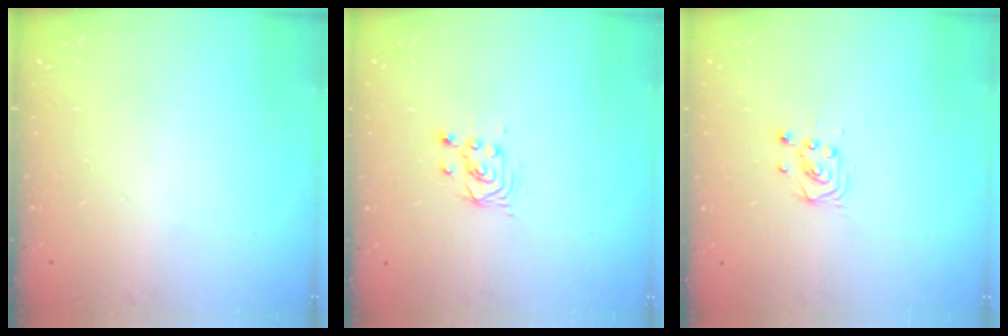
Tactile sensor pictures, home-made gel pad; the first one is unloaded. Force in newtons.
{"total": 2.5, "press": 2.5, "slide": 0.1}
{"total": 3.0, "press": 3.0, "slide": 0.4}